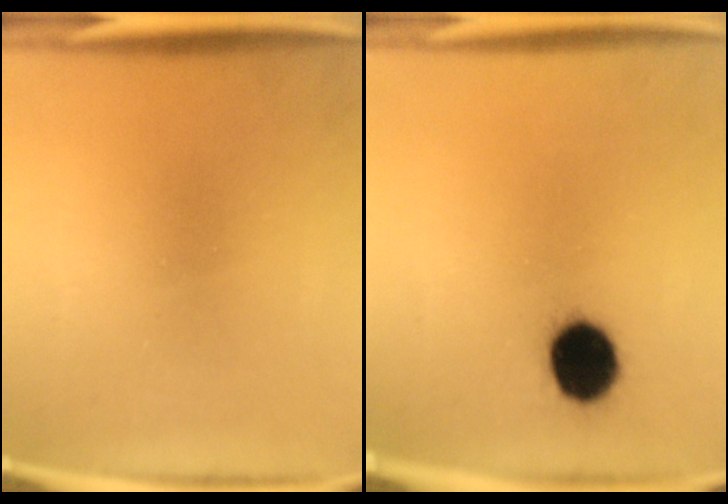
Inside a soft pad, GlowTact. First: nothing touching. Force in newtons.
{"total": 10.1}